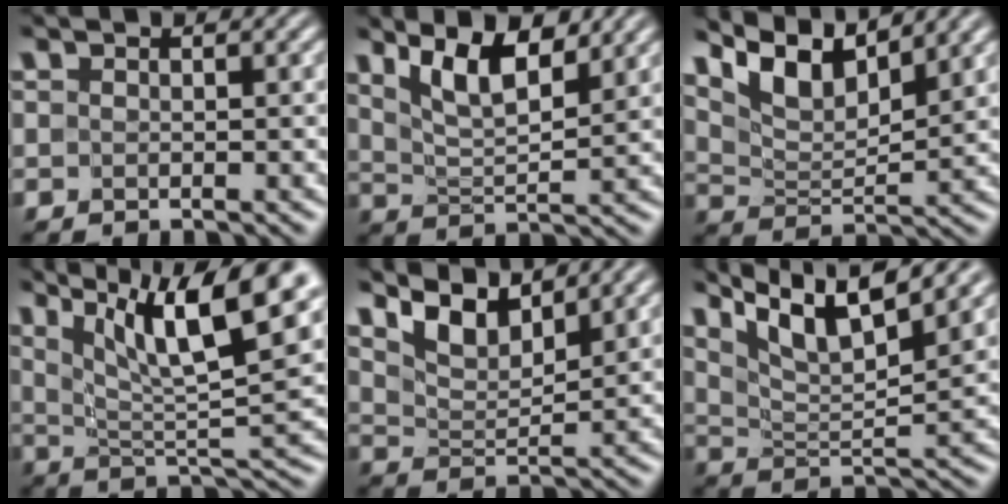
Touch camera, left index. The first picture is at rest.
{"total": 5.5, "force": [3.8, 1.5, 3.7], "torque": [-0.072, 0.005, 0.064]}
{"total": 6.7, "force": [5.3, 1.8, 3.7], "torque": [-0.080, 0.002, 0.102]}
{"total": 10.9, "force": [5.8, 2.6, 8.9], "torque": [-0.149, 0.003, 0.102]}
{"total": 5.3, "force": [4.5, 1.4, 2.4], "torque": [-0.055, 0.004, 0.077]}
{"total": 8.3, "force": [6.5, 1.6, 5.0], "torque": [-0.102, 0.009, 0.098]}